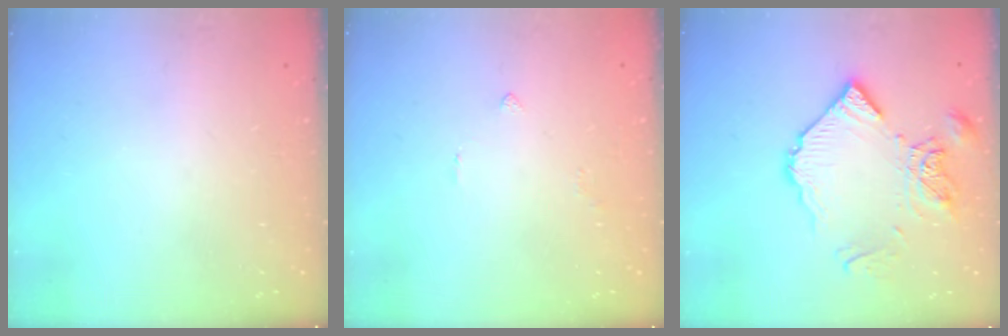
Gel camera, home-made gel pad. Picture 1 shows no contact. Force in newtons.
{"total": 1.4, "press": 1.3, "slide": 0.5}
{"total": 13.0, "press": 12.9, "slide": 1.4}